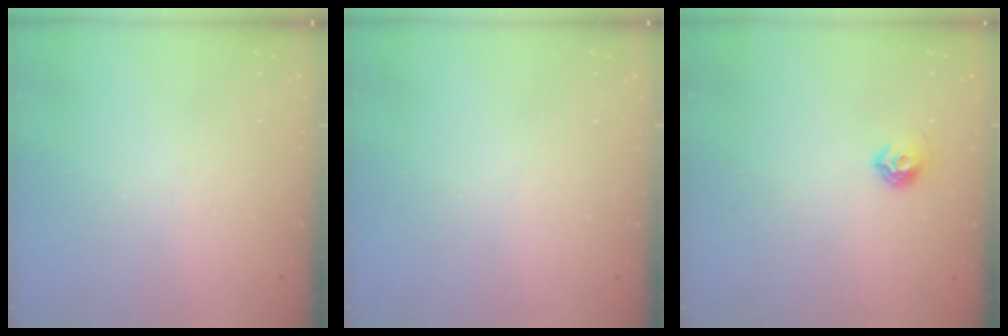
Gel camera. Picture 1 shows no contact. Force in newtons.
{"total": 0.0}
{"total": 6.1, "press": 6.0, "slide": 1.1}